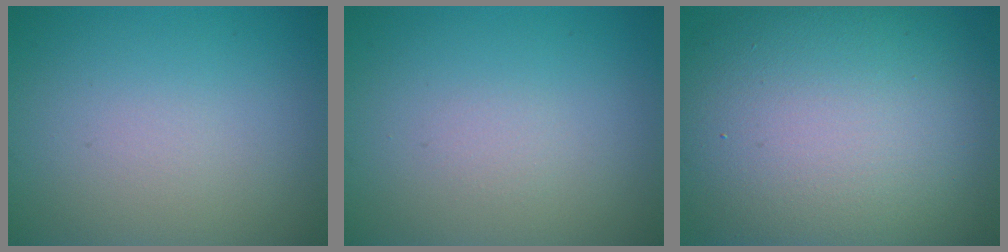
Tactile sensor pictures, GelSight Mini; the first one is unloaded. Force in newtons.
{"total": 0.5, "press": 0.5, "slide": 0.1}
{"total": 16.0, "press": 15.9, "slide": 0.8}